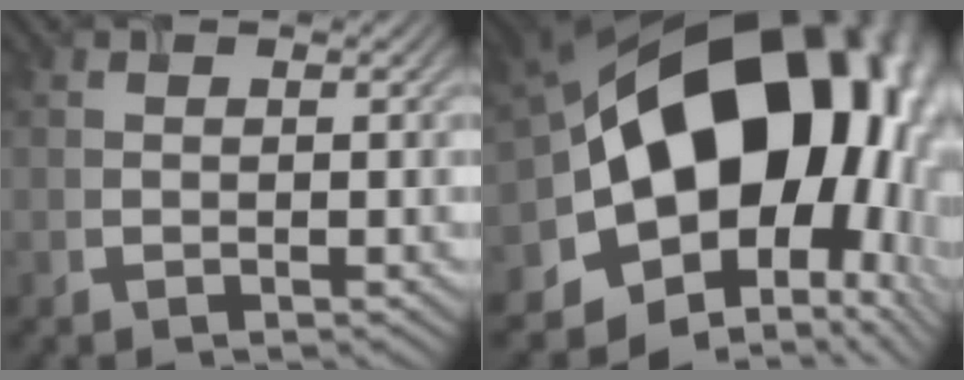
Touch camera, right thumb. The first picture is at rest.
{"total": 21.0, "force": [-0.6, 15.4, 14.2], "torque": [-0.224, -0.038, 0.026]}